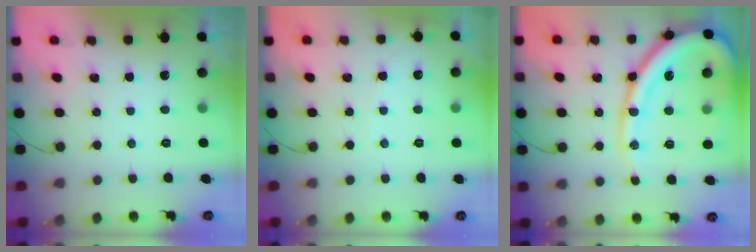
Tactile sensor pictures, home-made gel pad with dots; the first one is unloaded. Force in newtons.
{"total": 2.9, "press": 2.9, "slide": 0.4}
{"total": 21.2, "press": 21.1, "slide": 2.0}